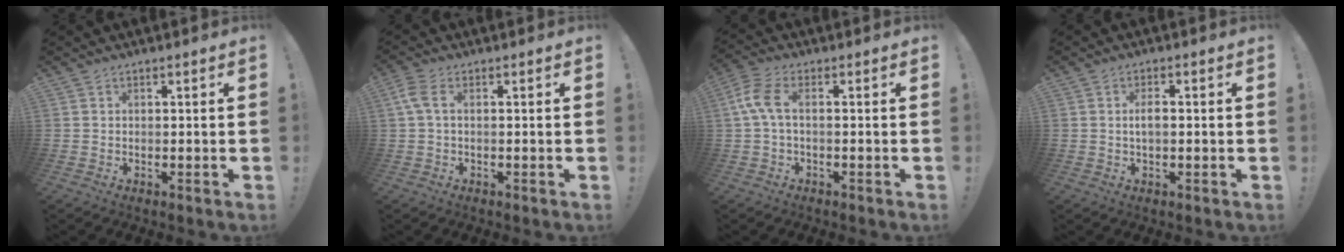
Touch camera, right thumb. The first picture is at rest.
{"total": 4.3, "force": [0.6, 1.8, 3.8], "torque": [-0.081, 0.002, 0.013]}
{"total": 6.8, "force": [0.6, 2.6, 6.2], "torque": [-0.130, 0.001, 0.013]}
{"total": 2.9, "force": [-0.2, 1.2, 2.6], "torque": [-0.050, 0.008, -0.005]}